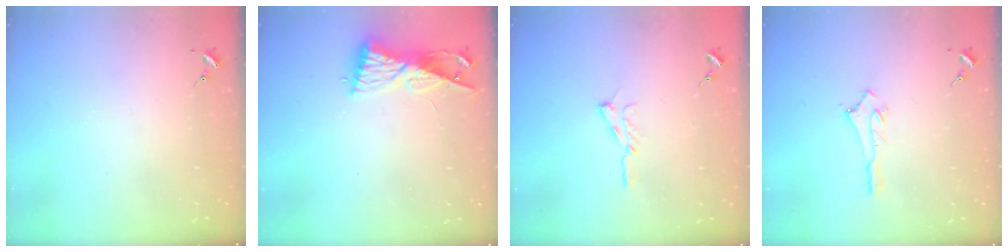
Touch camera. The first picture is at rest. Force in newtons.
{"total": 8.9, "press": 8.9, "slide": 0.4}
{"total": 6.8, "press": 6.8, "slide": 0.7}
{"total": 3.1, "press": 3.1, "slide": 0.0}